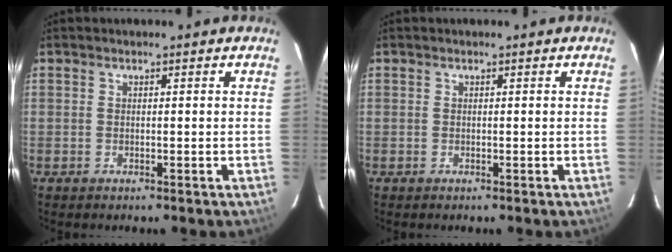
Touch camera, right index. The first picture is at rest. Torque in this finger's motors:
{"motor_torque": [0.00, 0.00, 0.01, 0.00]}